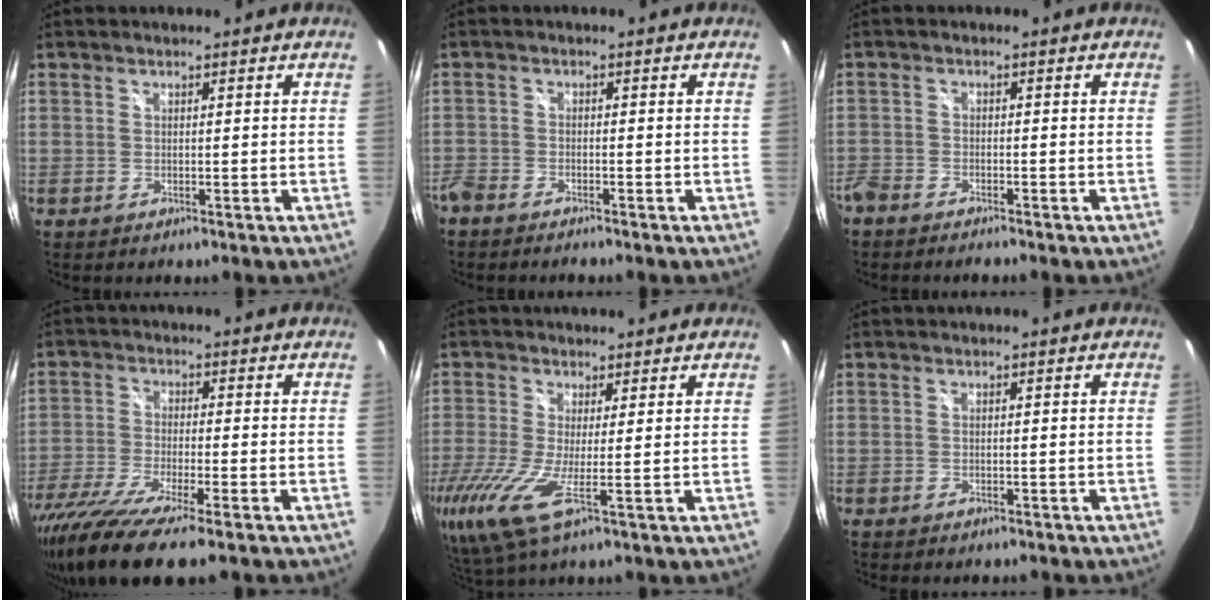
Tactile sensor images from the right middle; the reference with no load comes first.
{"total": 4.2, "force": [-3.7, 1.3, 1.4], "torque": [-0.048, -0.014, -0.072]}
{"total": 4.6, "force": [-4.1, 1.5, 1.5], "torque": [-0.053, -0.014, -0.077]}
{"total": 13.7, "force": [-10.2, 1.1, 9.1], "torque": [-0.195, -0.054, -0.185]}
{"total": 9.6, "force": [-2.7, 1.4, 9.1], "torque": [-0.206, -0.032, -0.055]}
{"total": 1.8, "force": [-1.6, 0.5, 0.7], "torque": [-0.015, -0.010, -0.022]}